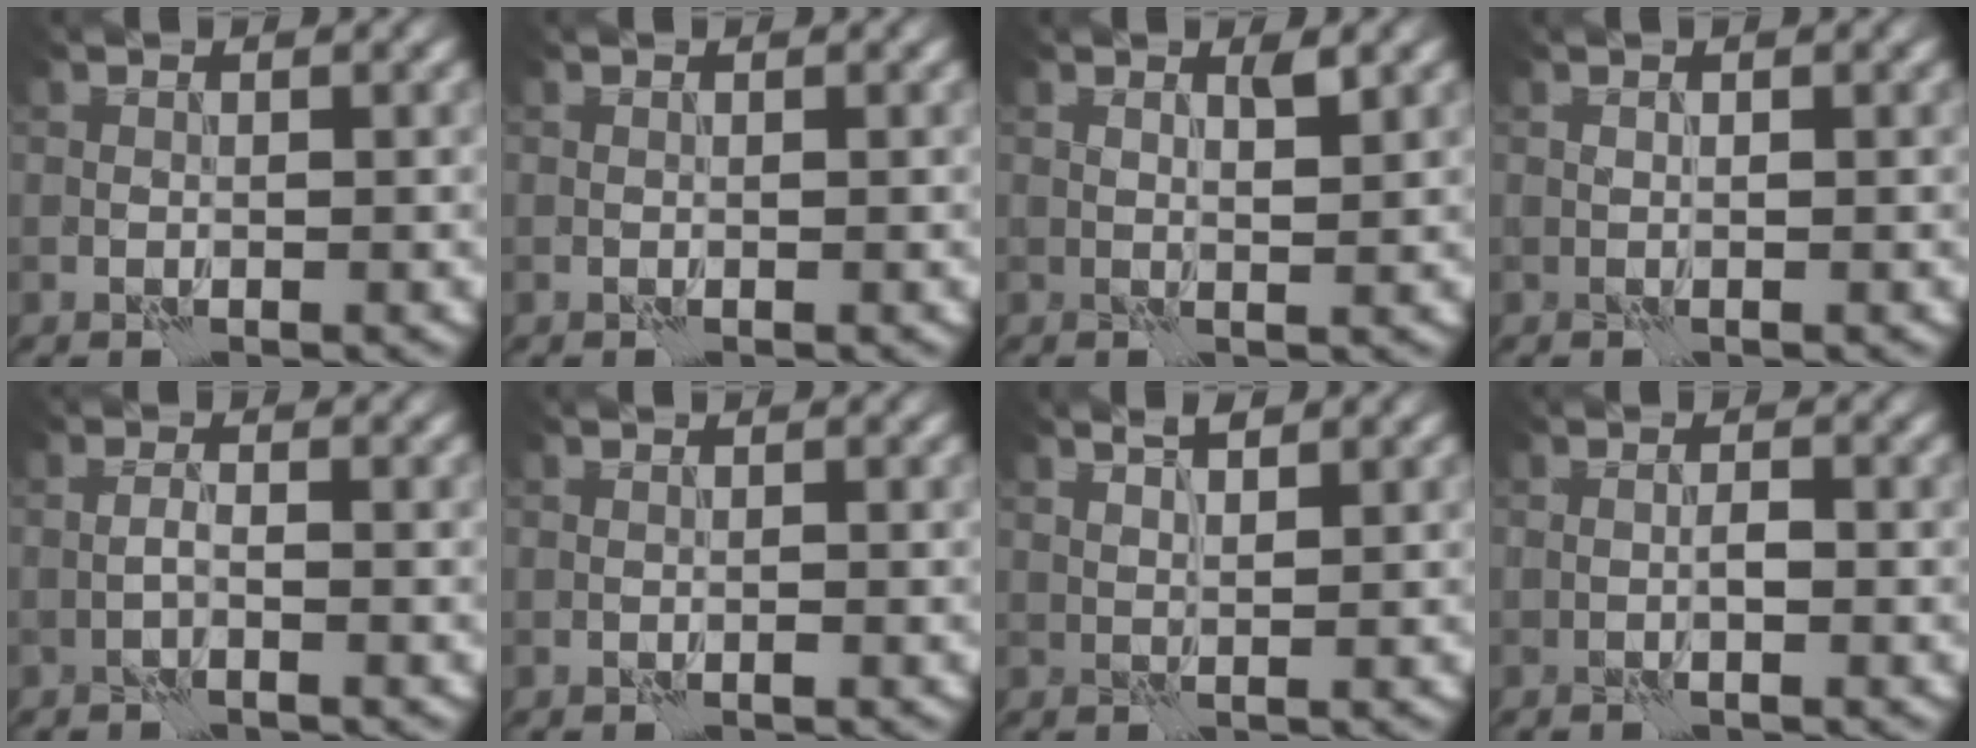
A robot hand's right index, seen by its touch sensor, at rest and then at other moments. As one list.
[{"total": 0.0}, {"total": 1.5, "force": [1.3, -0.7, 0.1], "torque": [-0.004, -0.005, 0.026]}, {"total": 0.9, "force": [0.6, -0.6, -0.2], "torque": [0.002, -0.002, 0.015]}, {"total": 0.7, "force": [0.0, -0.7, 0.1], "torque": [-0.004, 0.003, 0.000]}, {"total": 0.0}, {"total": 1.9, "force": [1.8, -0.4, 0.3], "torque": [-0.004, -0.003, 0.037]}, {"total": 0.7, "force": [0.2, -0.6, 0.2], "torque": [-0.003, 0.002, 0.006]}]